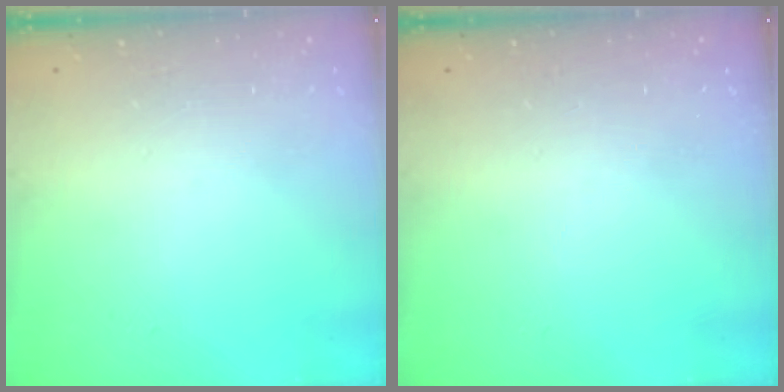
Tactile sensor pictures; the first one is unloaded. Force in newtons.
{"total": 0.0}